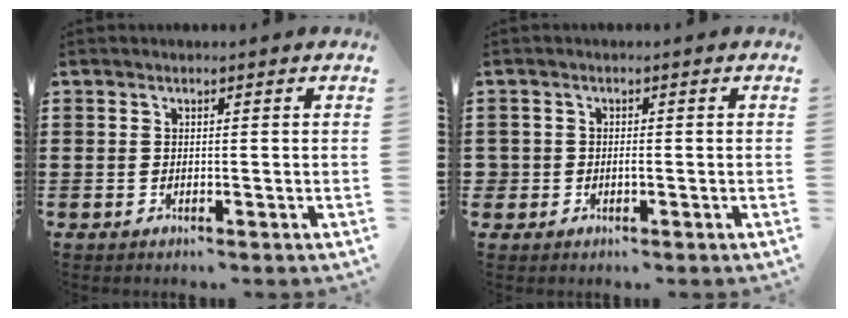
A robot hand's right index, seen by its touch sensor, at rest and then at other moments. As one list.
[{"total": 1.3, "force": [-0.5, 1.0, 0.6], "torque": [-0.016, 0.000, -0.010]}]